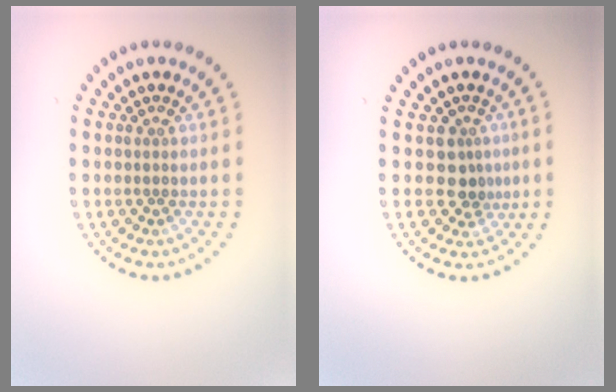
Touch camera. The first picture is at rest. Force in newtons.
{"total": 2.4, "press": 1.8, "slide": 1.6}